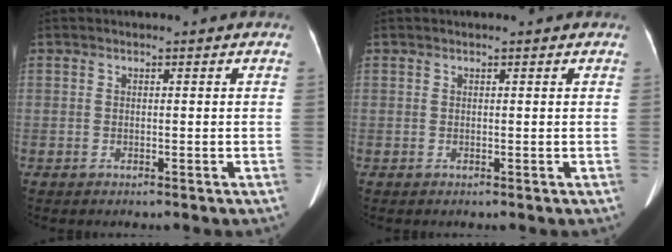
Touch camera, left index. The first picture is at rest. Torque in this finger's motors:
{"motor_torque": [-0.75, 0.16, -0.42, -0.03]}